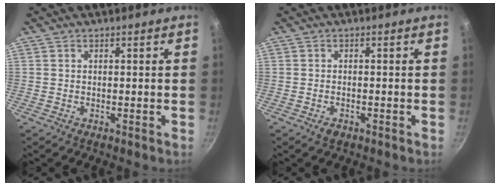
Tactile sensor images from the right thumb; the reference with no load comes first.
{"total": 1.6, "force": [-1.0, 0.9, 1.0], "torque": [-0.019, 0.006, -0.016]}